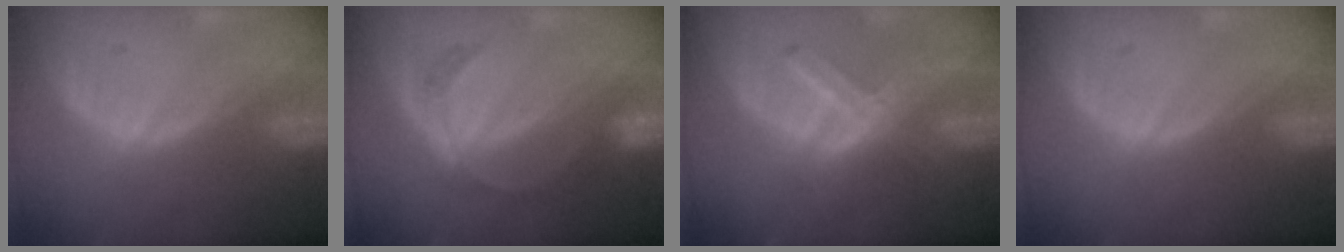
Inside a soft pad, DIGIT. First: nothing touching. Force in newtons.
{"total": 5.2, "press": 4.9, "slide": 1.7}
{"total": 7.0, "press": 6.2, "slide": 3.2}
{"total": 0.0}